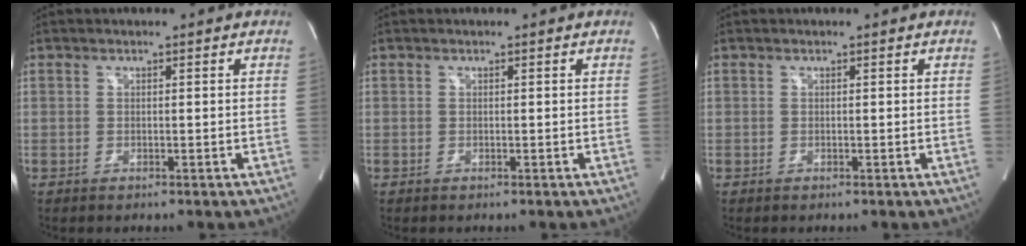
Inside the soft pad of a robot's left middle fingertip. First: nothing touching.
{"total": 0.0}
{"total": 0.0}